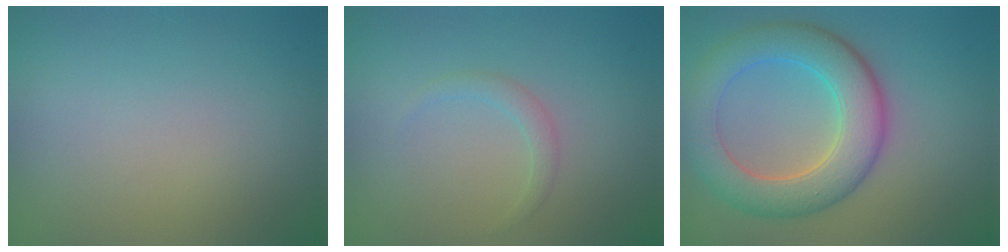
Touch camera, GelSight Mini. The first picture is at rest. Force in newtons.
{"total": 1.2, "press": 1.1, "slide": 0.1}
{"total": 7.3, "press": 7.3, "slide": 0.1}